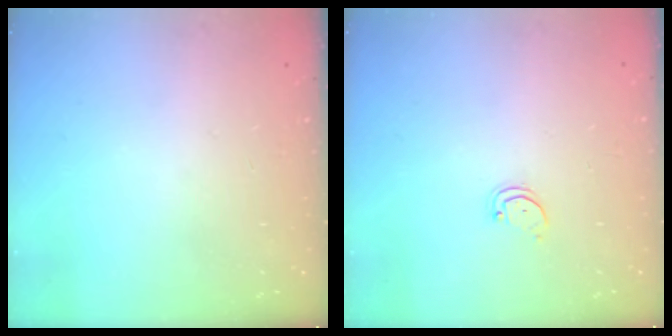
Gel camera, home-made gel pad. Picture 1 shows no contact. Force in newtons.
{"total": 1.5, "press": 1.5, "slide": 0.1}